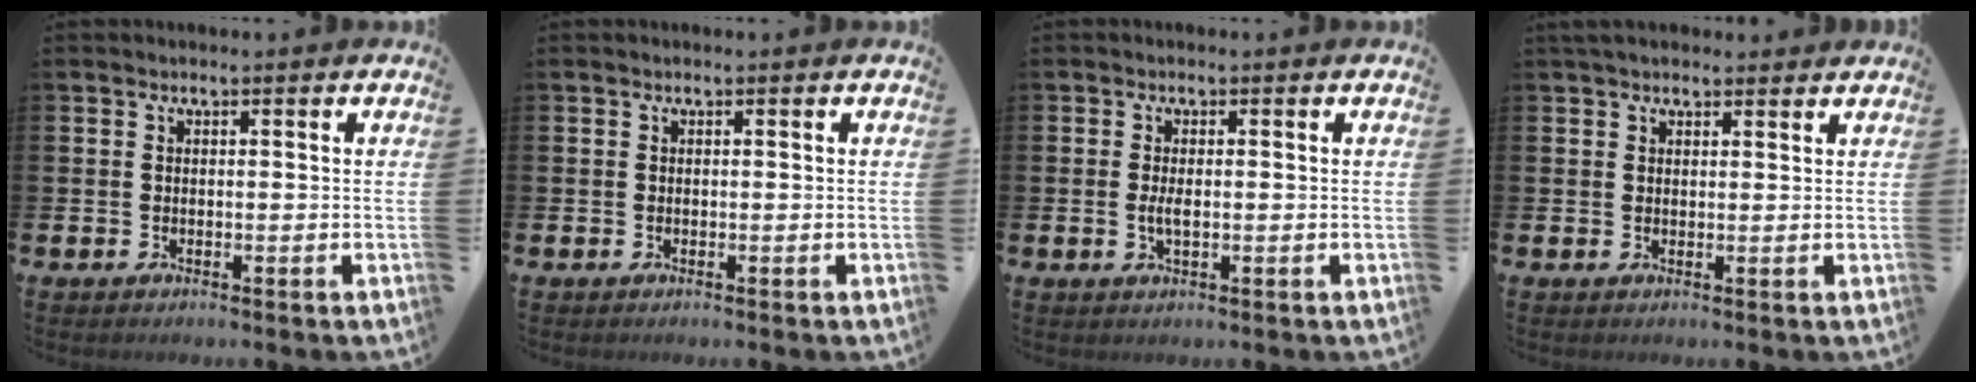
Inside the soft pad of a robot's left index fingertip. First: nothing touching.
{"total": 0.0}
{"total": 1.9, "force": [-0.1, 0.7, 1.8], "torque": [-0.028, -0.001, -0.004]}
{"total": 2.4, "force": [2.2, 0.9, 0.6], "torque": [-0.002, -0.003, 0.038]}